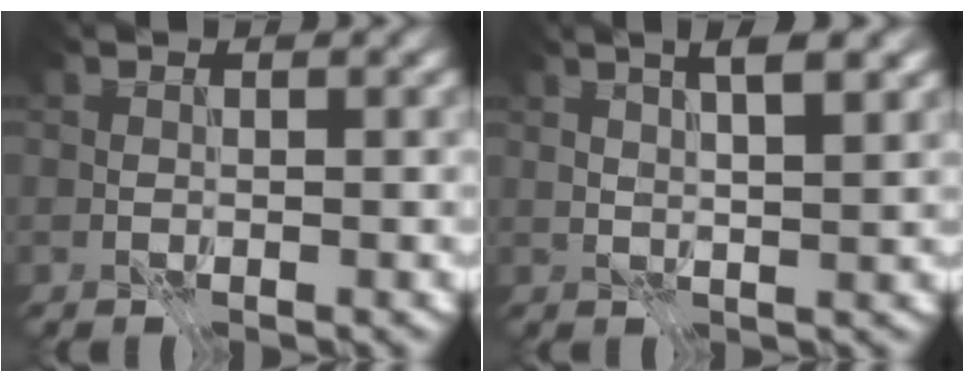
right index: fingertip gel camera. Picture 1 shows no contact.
{"total": 4.8, "force": [2.5, 1.5, 3.8], "torque": [-0.041, 0.018, 0.019]}